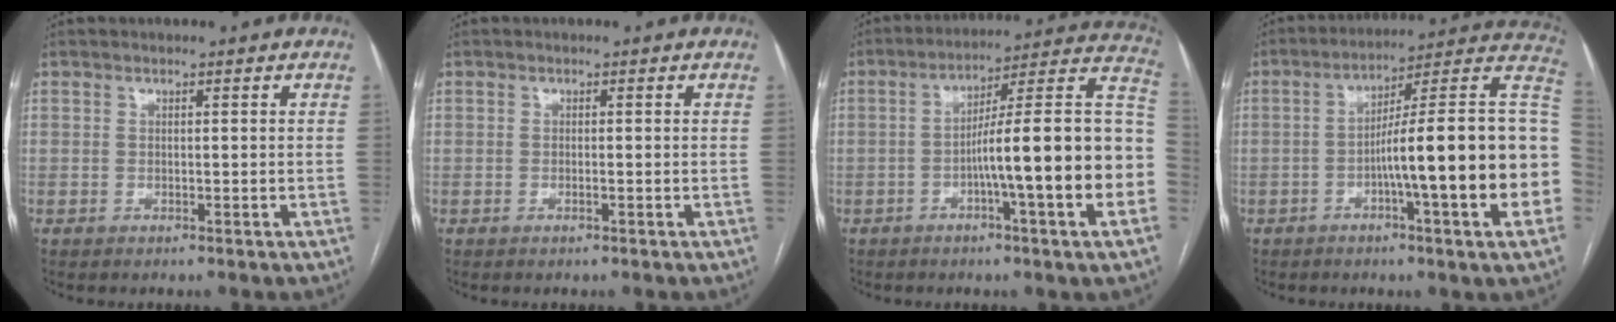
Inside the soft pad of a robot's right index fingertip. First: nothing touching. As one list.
[{"total": 0.6, "force": [-0.3, 0.0, 0.5], "torque": [-0.013, -0.001, -0.004]}, {"total": 20.1, "force": [-3.7, 0.6, 19.7], "torque": [-0.215, 0.034, -0.050]}, {"total": 22.8, "force": [-3.5, 1.0, 22.5], "torque": [-0.229, 0.028, -0.050]}]